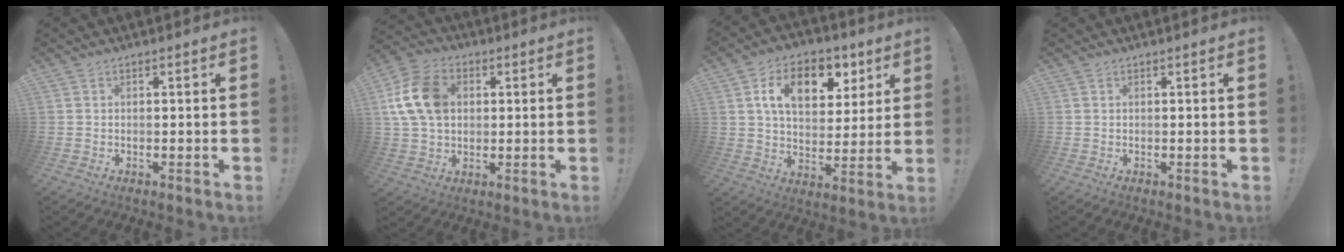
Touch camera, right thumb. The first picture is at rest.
{"total": 14.9, "force": [2.9, 11.0, 9.6], "torque": [-0.167, 0.006, 0.060]}
{"total": 15.0, "force": [6.4, 9.5, 9.6], "torque": [-0.136, -0.022, 0.111]}
{"total": 0.0}